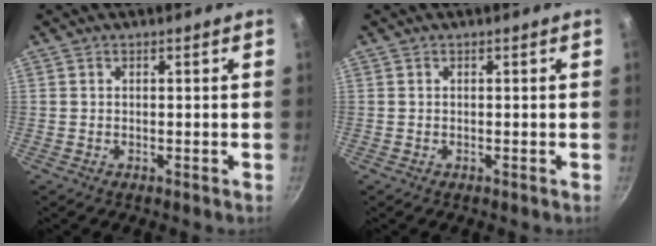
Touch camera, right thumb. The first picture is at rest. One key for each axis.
{"total": 0.0}